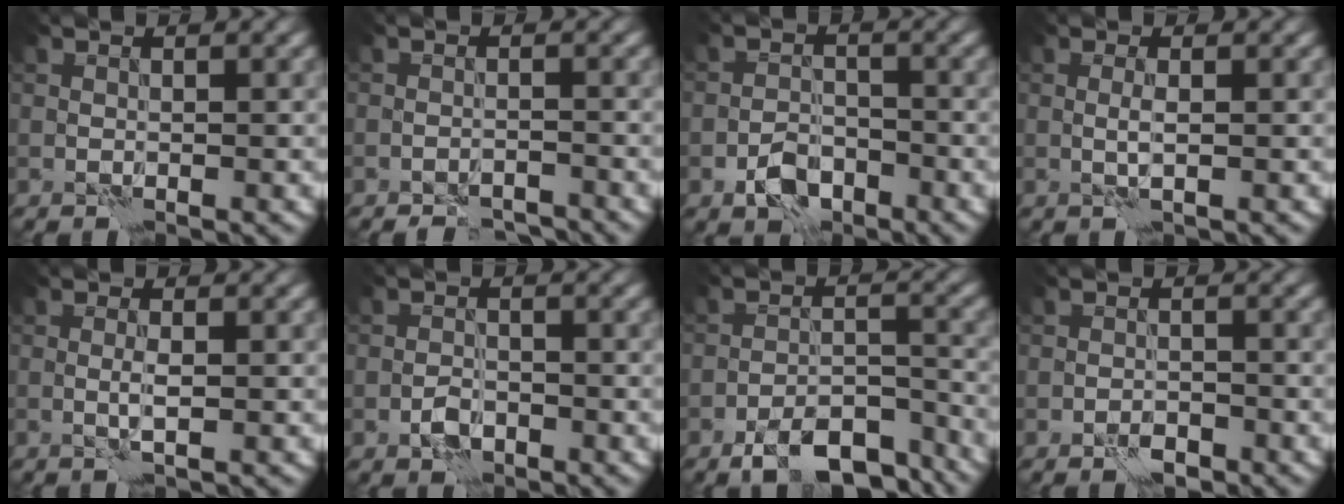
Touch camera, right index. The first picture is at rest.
{"total": 2.9, "force": [-2.6, 0.7, 0.8], "torque": [-0.011, 0.001, -0.041]}
{"total": 3.4, "force": [-2.1, 2.0, 1.7], "torque": [-0.026, 0.003, -0.042]}
{"total": 1.1, "force": [0.0, 0.0, 1.1], "torque": [-0.026, 0.001, -0.002]}
{"total": 1.2, "force": [0.1, 0.1, 1.2], "torque": [-0.025, 0.000, 0.001]}
{"total": 2.0, "force": [-1.1, 1.2, 1.1], "torque": [-0.019, 0.005, -0.023]}
{"total": 8.3, "force": [-6.2, 3.0, 4.7], "torque": [-0.065, 0.000, -0.102]}
{"total": 1.6, "force": [-1.2, 0.7, 0.8], "torque": [-0.011, 0.005, -0.021]}